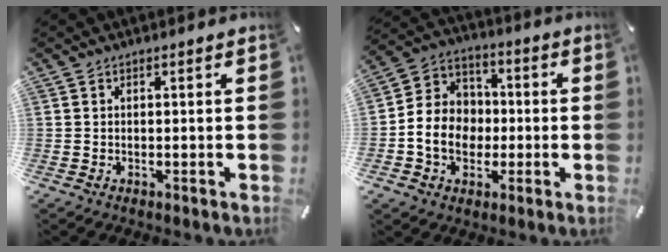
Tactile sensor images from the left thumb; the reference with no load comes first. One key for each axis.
{"total": 10.7, "fx": -2.2, "fy": 9.5, "fz": 4.4, "tx": -0.114, "ty": 0.022, "tz": -0.040}